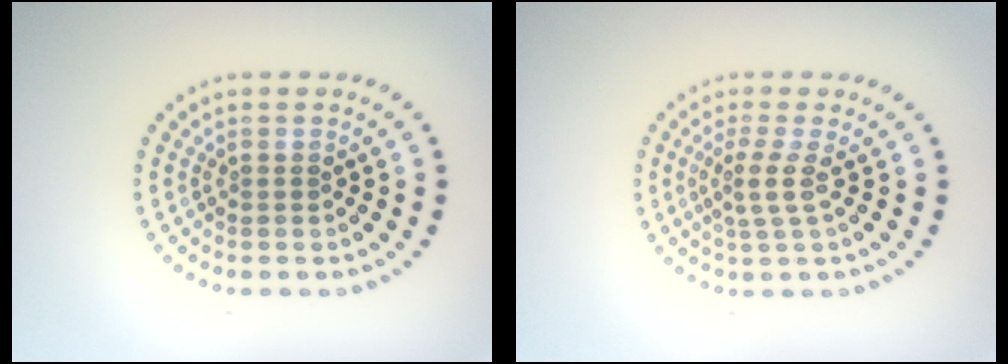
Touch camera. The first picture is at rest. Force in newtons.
{"total": 2.2, "press": 1.6, "slide": 1.4}